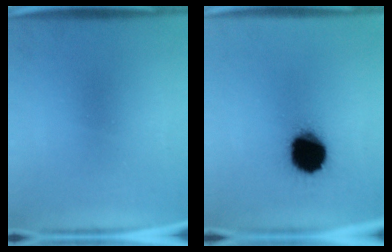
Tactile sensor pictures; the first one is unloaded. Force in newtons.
{"total": 16.7}